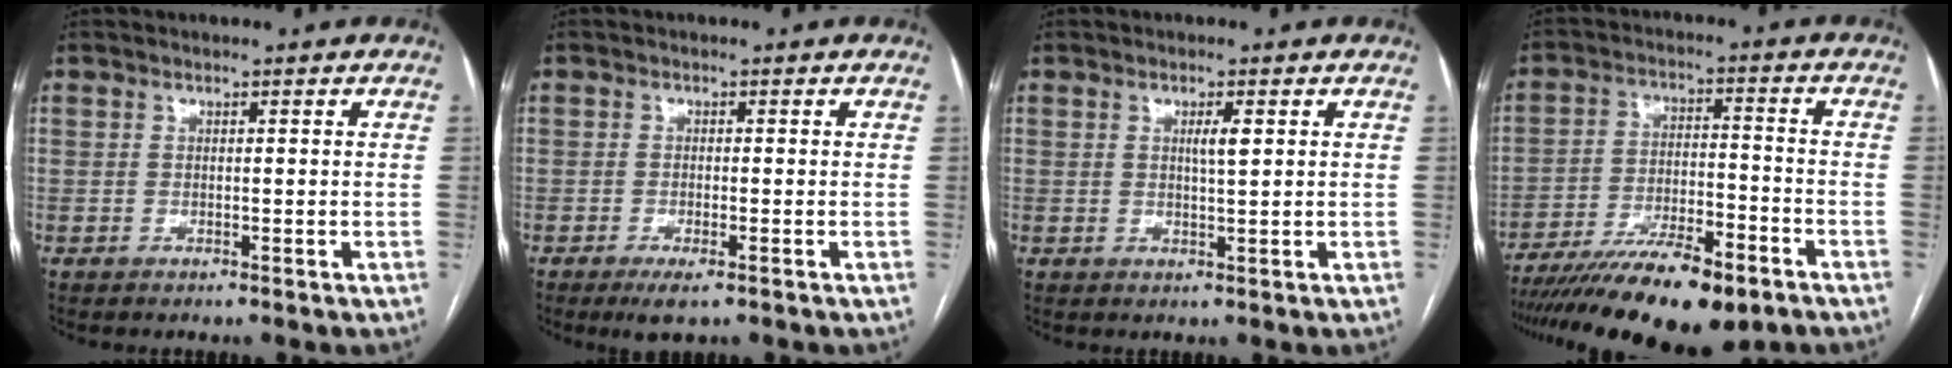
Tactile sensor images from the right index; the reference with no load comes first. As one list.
[{"total": 3.1, "force": [-1.8, 0.7, 2.4], "torque": [-0.041, -0.005, -0.027]}, {"total": 2.2, "force": [0.7, 0.2, 2.1], "torque": [-0.036, -0.001, 0.010]}, {"total": 17.4, "force": [-13.1, 3.8, 10.9], "torque": [-0.167, -0.016, -0.214]}]